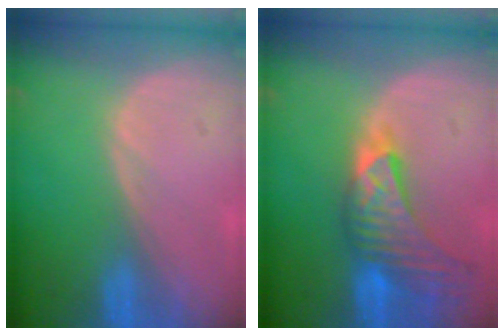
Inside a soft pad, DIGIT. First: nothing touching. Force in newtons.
{"total": 9.1, "press": 8.2, "slide": 3.8}